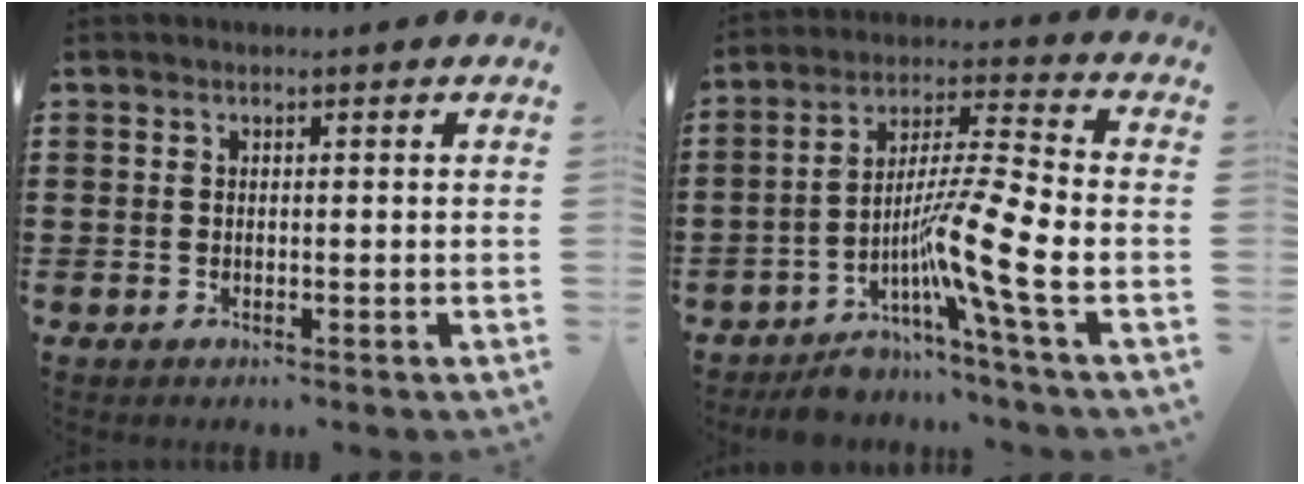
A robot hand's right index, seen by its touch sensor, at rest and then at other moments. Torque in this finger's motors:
{"motor_torque": [1.49, -0.65, 0.76, 0.19]}